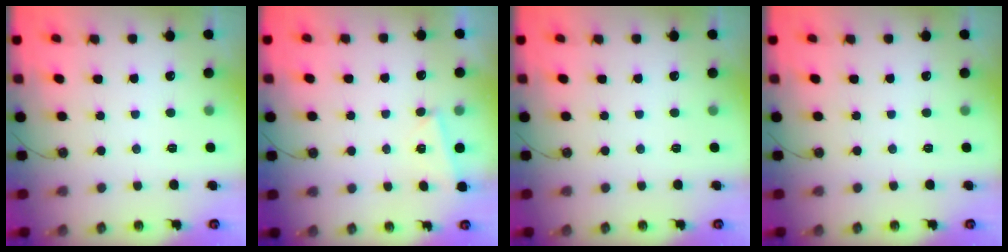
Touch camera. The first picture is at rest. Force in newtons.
{"total": 2.9, "press": 2.4, "slide": 1.5}
{"total": 0.0}
{"total": 0.0}